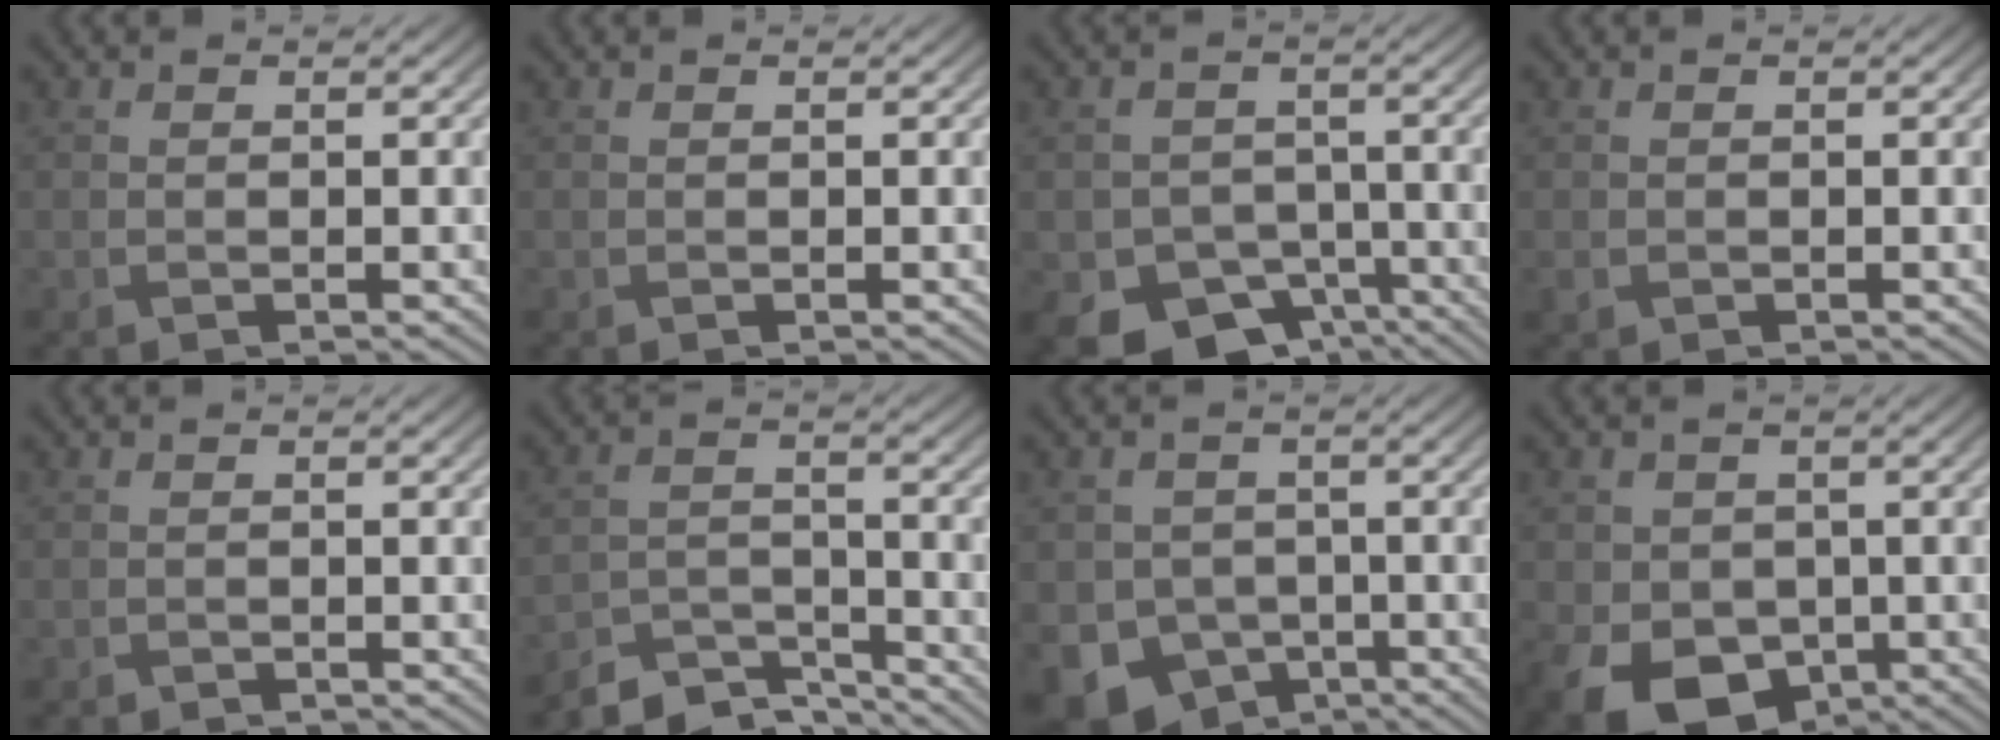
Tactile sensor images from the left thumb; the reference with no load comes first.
{"total": 0.0}
{"total": 10.5, "force": [-6.5, 7.1, 4.3], "torque": [-0.076, -0.027, -0.101]}
{"total": 0.9, "force": [-0.5, 0.7, 0.3], "torque": [-0.009, -0.007, -0.011]}
{"total": 0.8, "force": [-0.7, 0.2, 0.0], "torque": [-0.002, -0.003, -0.013]}
{"total": 6.1, "force": [-5.7, 1.6, 1.6], "torque": [-0.034, -0.007, -0.107]}
{"total": 10.1, "force": [-5.0, 8.1, 3.4], "torque": [-0.078, -0.037, -0.096]}
{"total": 10.8, "force": [-4.5, 8.0, 5.6], "torque": [-0.117, -0.048, -0.074]}